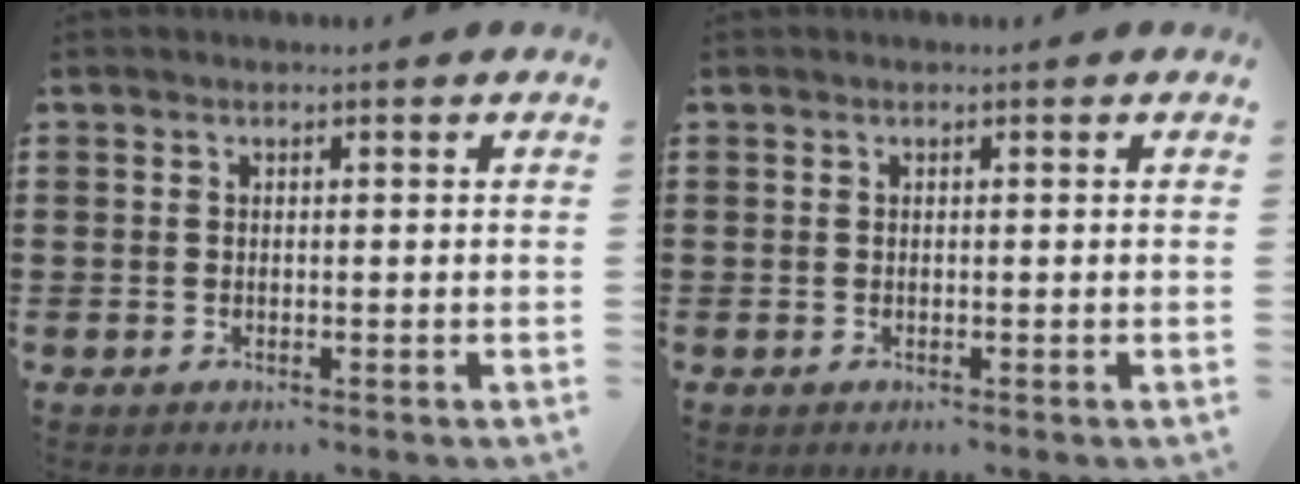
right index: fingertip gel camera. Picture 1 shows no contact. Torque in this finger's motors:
{"motor_torque": [-0.20, 0.31, 0.00, 0.00]}